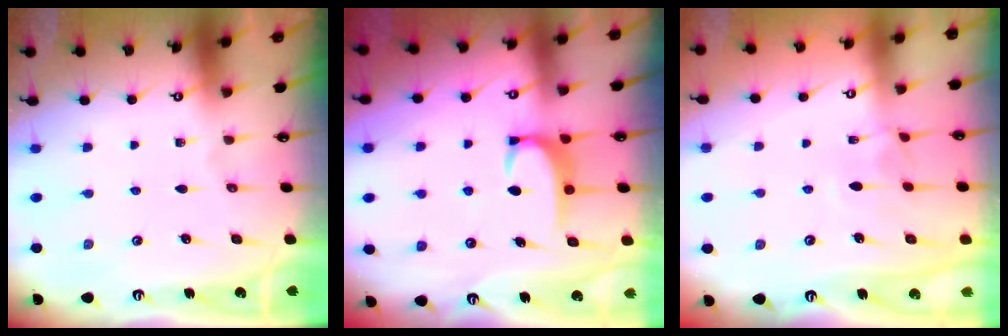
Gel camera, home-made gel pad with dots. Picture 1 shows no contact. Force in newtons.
{"total": 3.6, "press": 3.5, "slide": 0.4}
{"total": 3.0, "press": 3.0, "slide": 0.4}